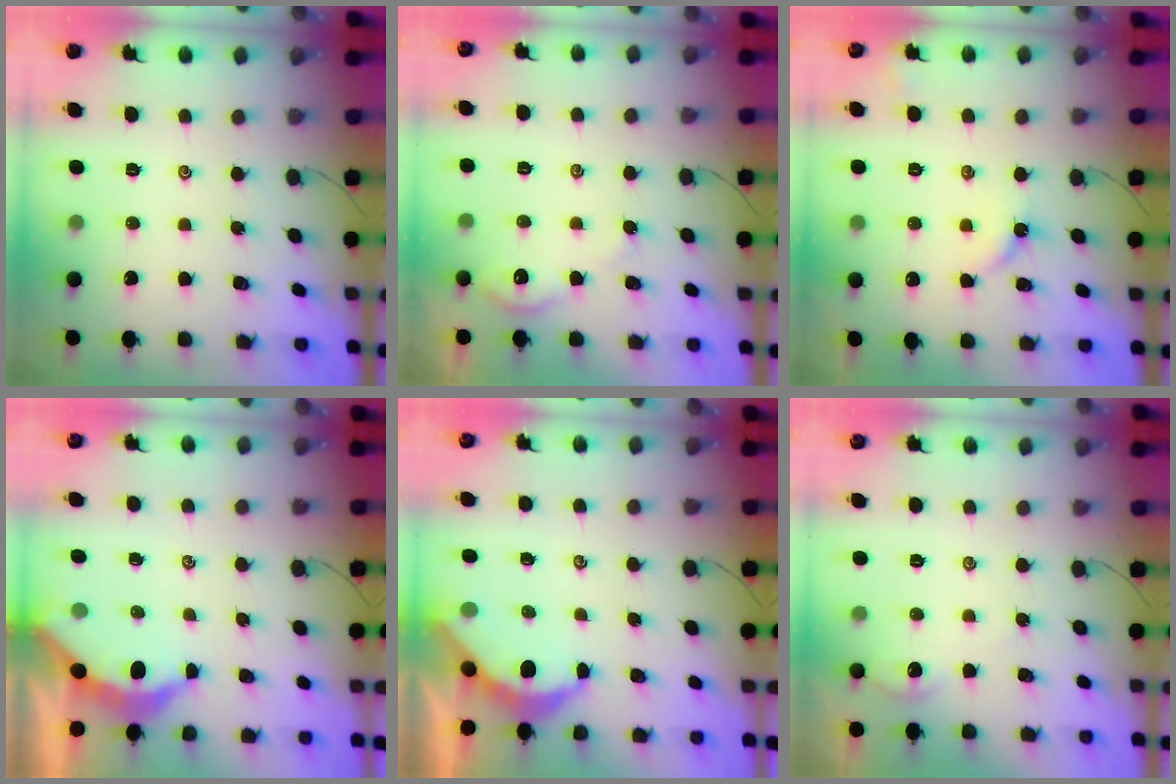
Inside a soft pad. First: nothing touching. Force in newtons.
{"total": 2.4, "press": 2.4, "slide": 0.3}
{"total": 4.0, "press": 4.0, "slide": 0.5}
{"total": 3.8, "press": 3.7, "slide": 0.4}
{"total": 5.4, "press": 5.4, "slide": 0.4}
{"total": 1.0, "press": 1.0, "slide": 0.2}